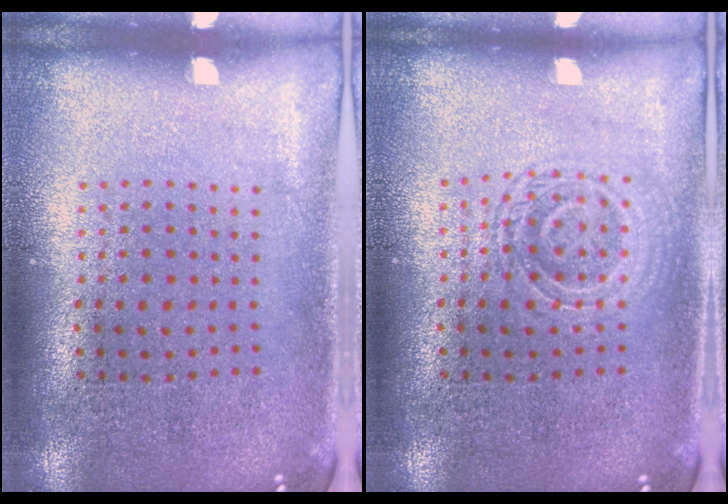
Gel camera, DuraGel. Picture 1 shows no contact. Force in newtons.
{"total": 2.3, "press": 2.2, "slide": 0.5}